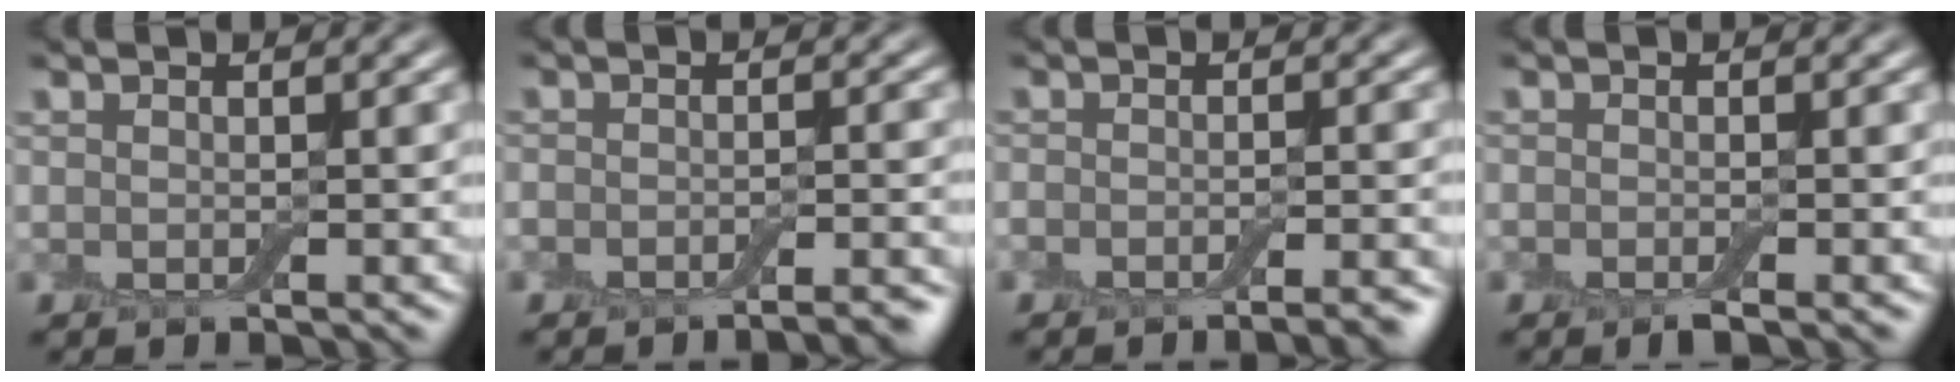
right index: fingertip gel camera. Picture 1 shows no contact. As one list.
[{"total": 4.0, "force": [-3.4, 0.9, 1.9], "torque": [-0.030, 0.004, -0.043]}, {"total": 4.3, "force": [-3.5, 1.0, 2.4], "torque": [-0.034, 0.002, -0.043]}, {"total": 1.4, "force": [-1.0, 0.3, 1.0], "torque": [-0.017, -0.004, -0.019]}]